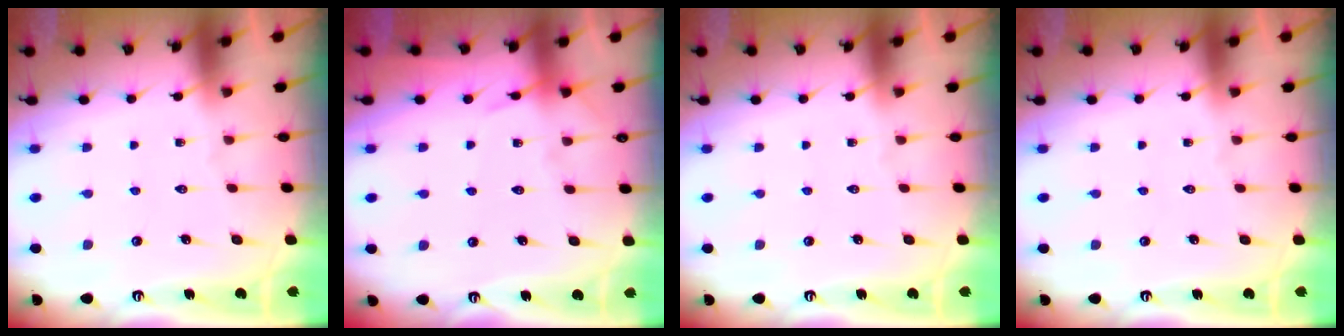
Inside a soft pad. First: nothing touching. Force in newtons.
{"total": 6.2, "press": 6.2, "slide": 0.7}
{"total": 0.0}
{"total": 0.0}